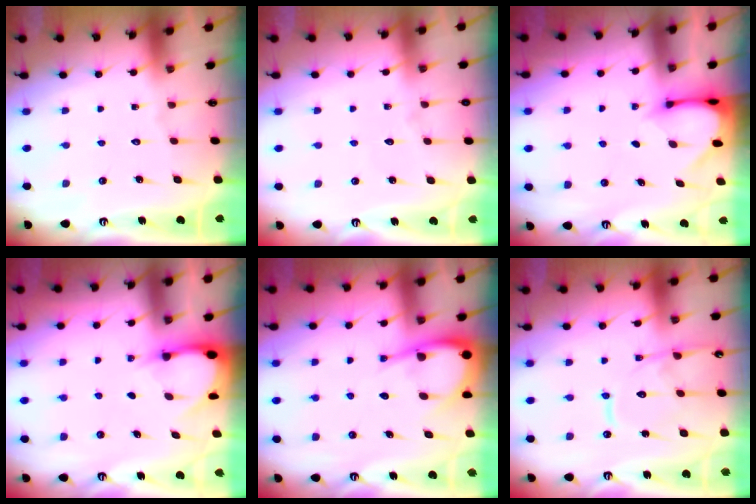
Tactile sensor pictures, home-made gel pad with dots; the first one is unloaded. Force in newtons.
{"total": 3.0, "press": 3.0, "slide": 0.3}
{"total": 3.0, "press": 3.0, "slide": 0.3}
{"total": 2.9, "press": 2.9, "slide": 0.3}
{"total": 7.4, "press": 7.4, "slide": 0.8}
{"total": 13.4, "press": 13.4, "slide": 1.2}